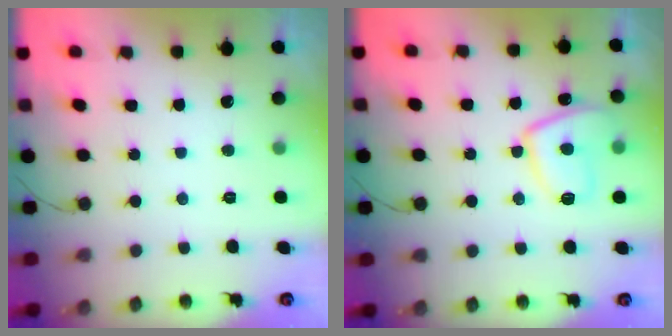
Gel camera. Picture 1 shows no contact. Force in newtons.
{"total": 10.0, "press": 9.9, "slide": 1.1}